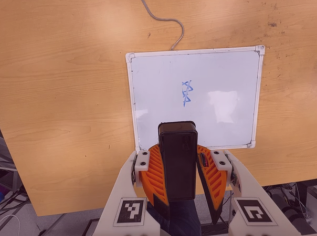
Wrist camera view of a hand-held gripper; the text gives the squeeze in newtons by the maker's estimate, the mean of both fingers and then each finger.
{"total": 9.9, "left": 9.6, "right": 10.2}